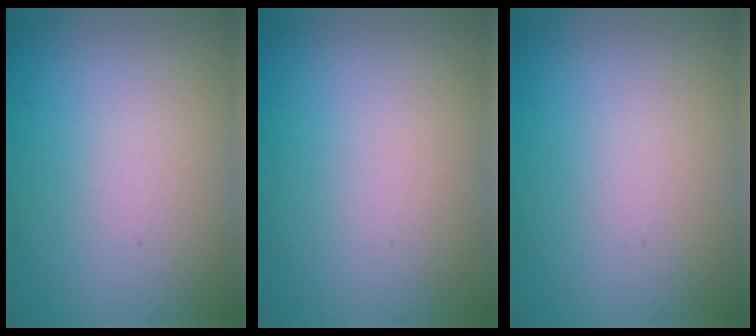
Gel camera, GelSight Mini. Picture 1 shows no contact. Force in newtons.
{"total": 0.0}
{"total": 0.0}